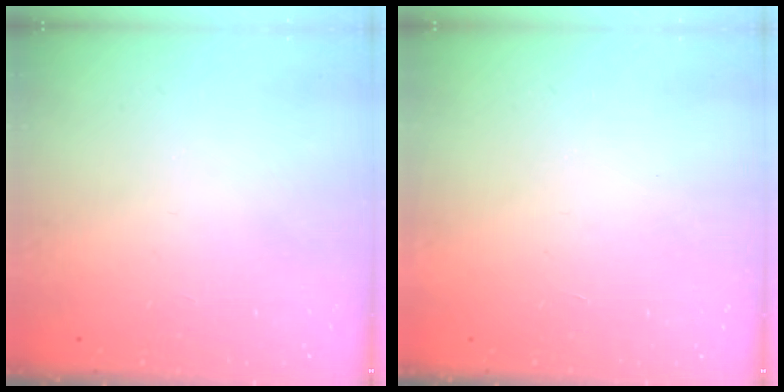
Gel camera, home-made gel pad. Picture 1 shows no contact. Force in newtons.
{"total": 1.7, "press": 1.6, "slide": 0.1}